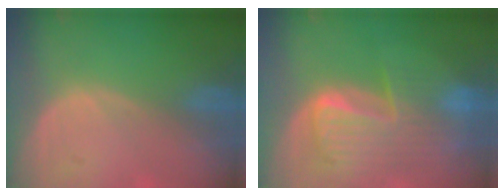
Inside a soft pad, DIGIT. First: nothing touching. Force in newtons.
{"total": 9.9, "press": 8.4, "slide": 5.1}